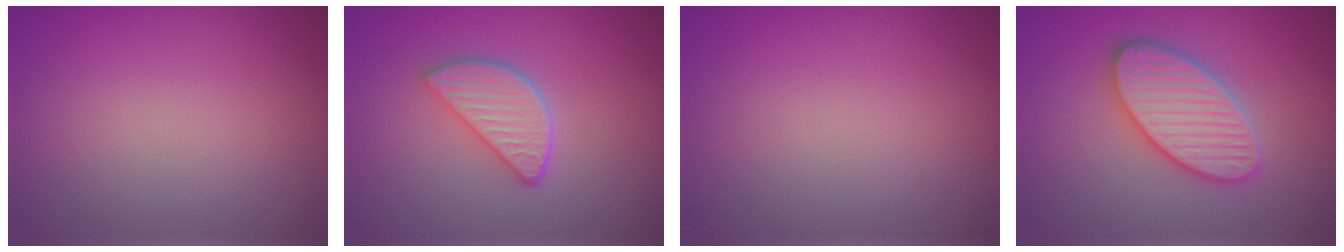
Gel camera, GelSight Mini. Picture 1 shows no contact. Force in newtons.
{"total": 4.1, "press": 3.3, "slide": 2.5}
{"total": 0.0}
{"total": 5.8, "press": 5.7, "slide": 0.6}